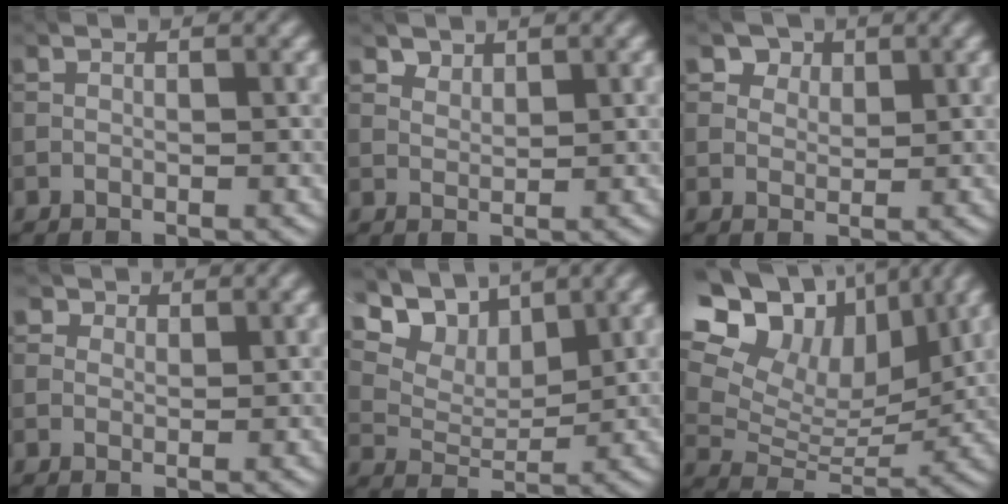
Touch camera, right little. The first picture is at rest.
{"total": 1.4, "force": [1.2, 0.7, 0.3], "torque": [-0.011, -0.005, 0.029]}
{"total": 4.0, "force": [2.7, 2.5, 1.5], "torque": [-0.045, -0.013, 0.052]}
{"total": 2.2, "force": [1.6, 1.3, 0.5], "torque": [-0.018, -0.010, 0.028]}
{"total": 7.9, "force": [5.7, 3.7, 4.1], "torque": [-0.096, 0.012, 0.088]}
{"total": 20.1, "force": [11.2, 12.4, 11.0], "torque": [-0.236, 0.054, 0.193]}